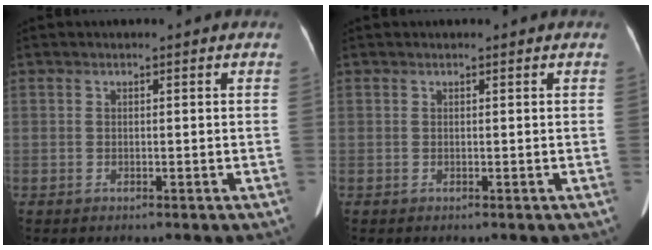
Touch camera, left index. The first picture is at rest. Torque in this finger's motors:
{"motor_torque": [0.00, 0.04, 0.00, 0.00]}